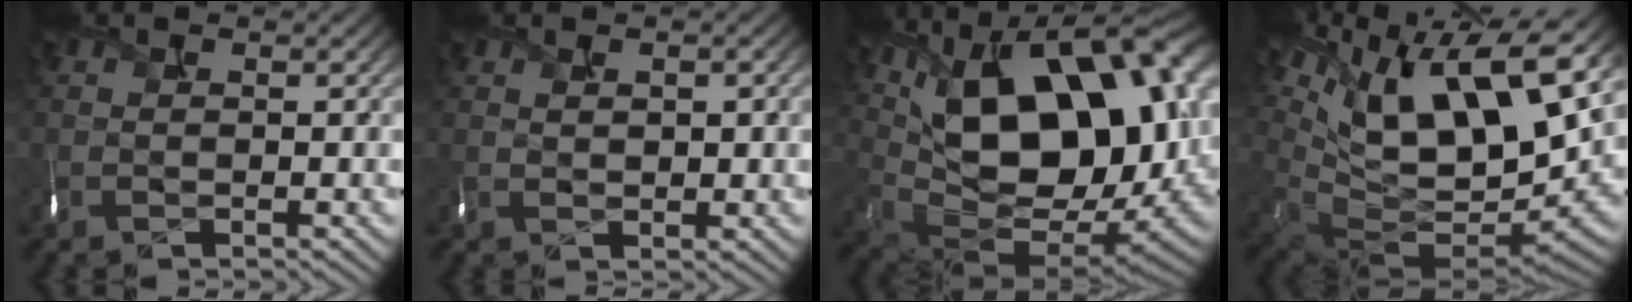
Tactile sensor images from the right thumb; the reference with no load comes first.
{"total": 1.5, "force": [0.4, 1.0, 1.0], "torque": [-0.020, -0.003, 0.014]}
{"total": 20.6, "force": [5.8, 11.7, 16.0], "torque": [-0.273, 0.024, 0.115]}
{"total": 17.0, "force": [6.8, 7.8, 13.5], "torque": [-0.253, 0.014, 0.129]}